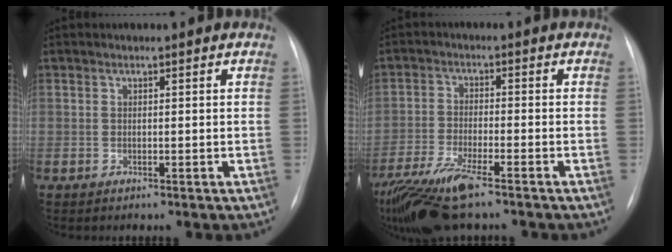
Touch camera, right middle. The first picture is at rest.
{"total": 12.1, "force": [-8.7, 2.1, 8.2], "torque": [-0.169, -0.026, -0.156]}